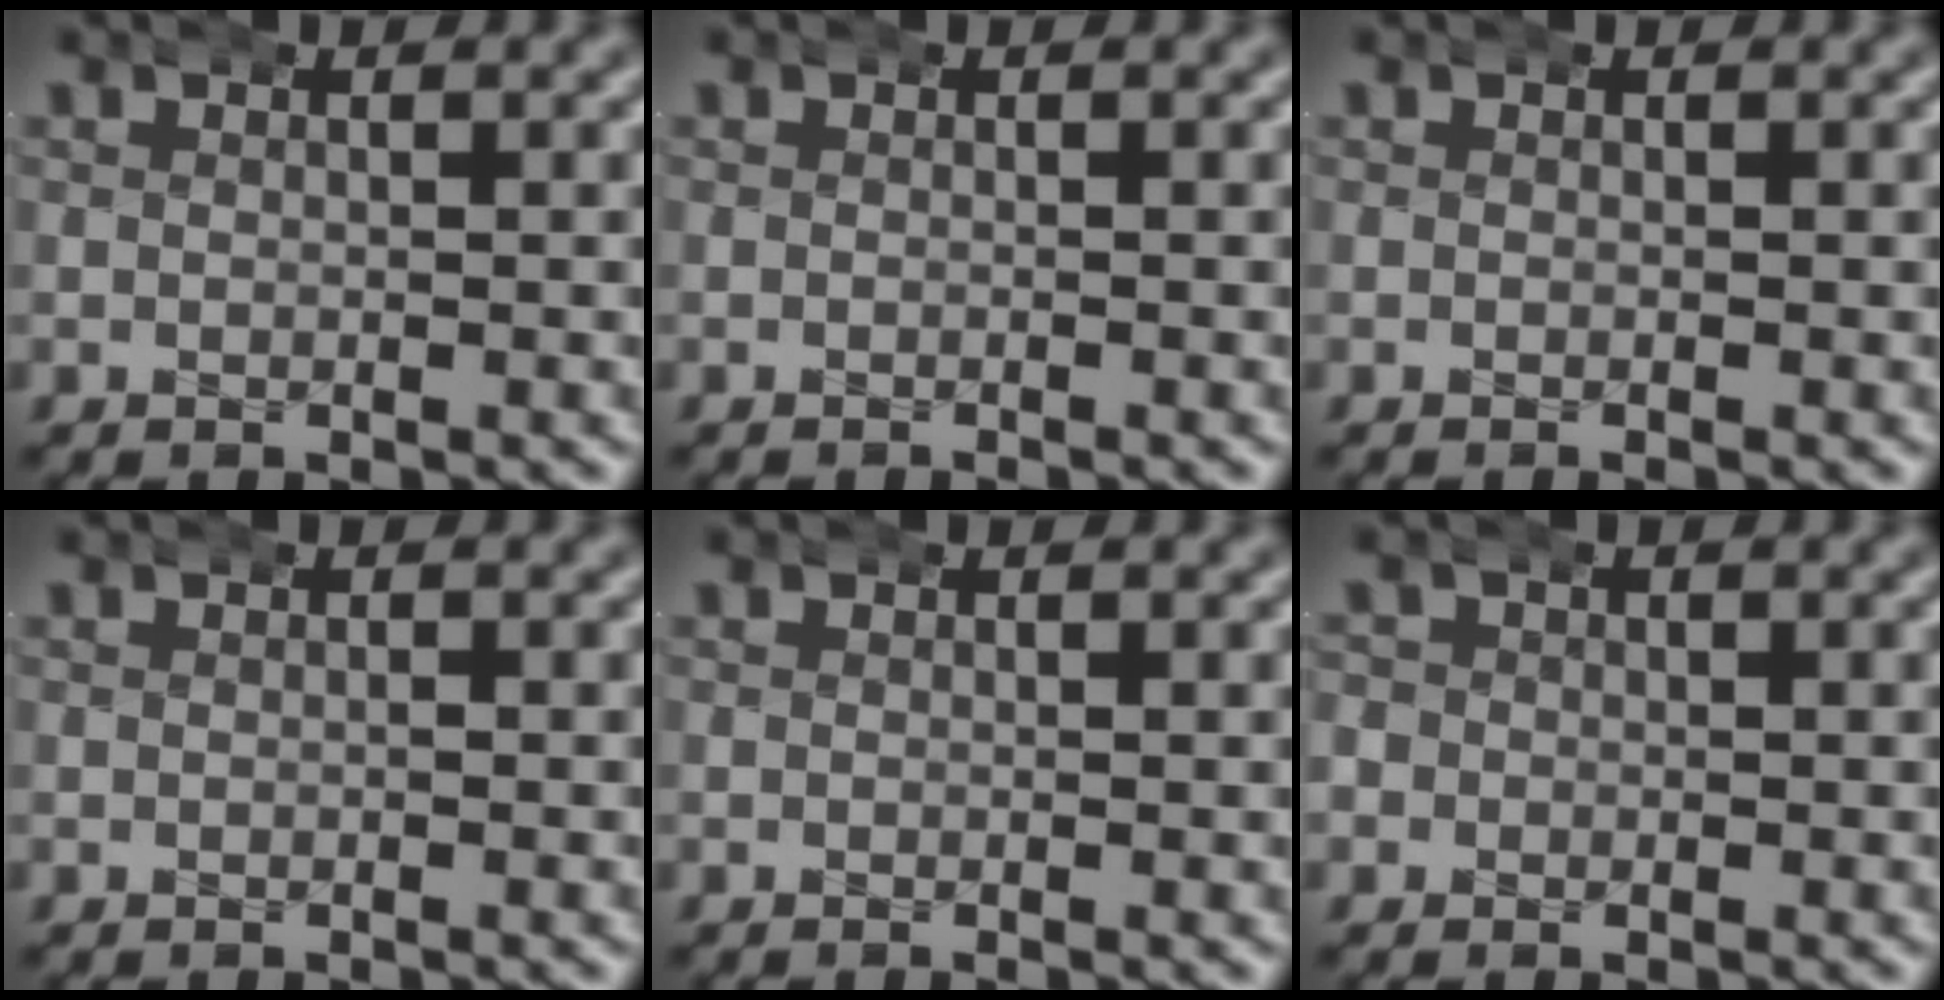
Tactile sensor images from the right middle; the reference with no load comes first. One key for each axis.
{"total": 0.6, "fx": -0.6, "fy": 0.0, "fz": 0.3, "tx": -0.001, "ty": 0.002, "tz": -0.011}
{"total": 0.0}
{"total": 0.0}
{"total": 0.0}
{"total": 2.1, "fx": -0.3, "fy": 2.1, "fz": 0.2, "tx": -0.012, "ty": 0.002, "tz": -0.013}